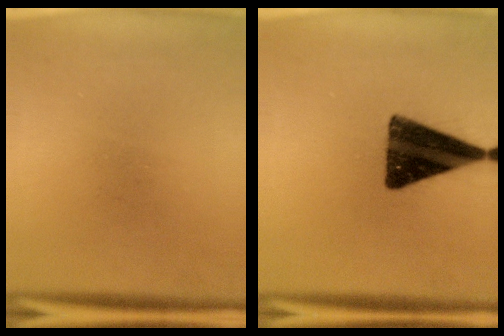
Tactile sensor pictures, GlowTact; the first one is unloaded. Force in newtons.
{"total": 15.2}